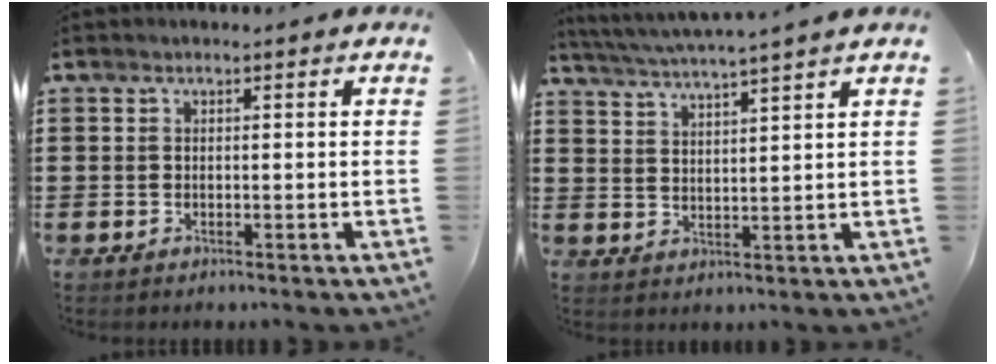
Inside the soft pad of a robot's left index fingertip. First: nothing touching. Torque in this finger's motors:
{"motor_torque": [-0.08, -0.07, 0.85, 0.21]}